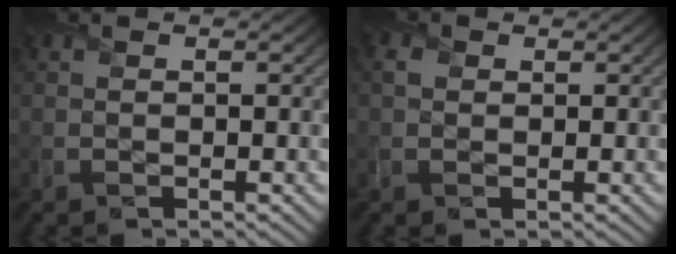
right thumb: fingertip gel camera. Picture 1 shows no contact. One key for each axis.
{"total": 1.4, "fx": 0.5, "fy": 1.1, "fz": 0.7, "tx": -0.022, "ty": 0.004, "tz": 0.007}